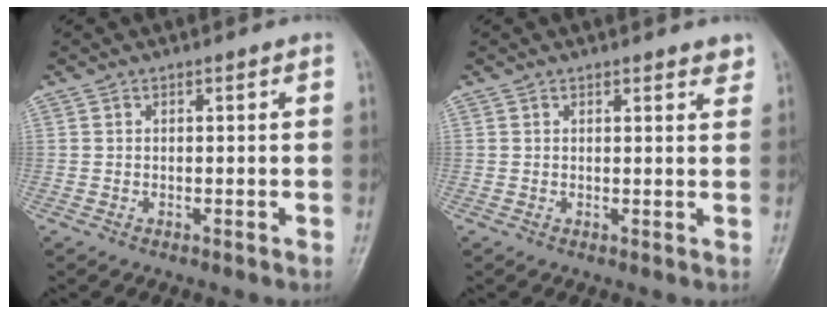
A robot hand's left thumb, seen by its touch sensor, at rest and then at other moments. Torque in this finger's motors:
{"motor_torque": [0.22, -0.13, -0.07, -0.14, 0.01]}